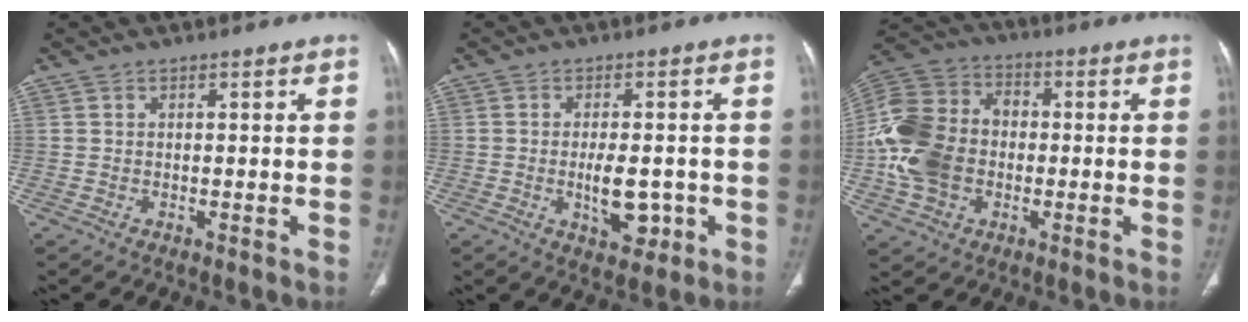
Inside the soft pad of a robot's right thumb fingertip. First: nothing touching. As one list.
[{"total": 6.9, "force": [-1.6, 3.5, 5.7], "torque": [-0.074, 0.002, -0.017]}, {"total": 17.1, "force": [-2.2, 13.1, 10.6], "torque": [-0.208, 0.031, -0.044]}]